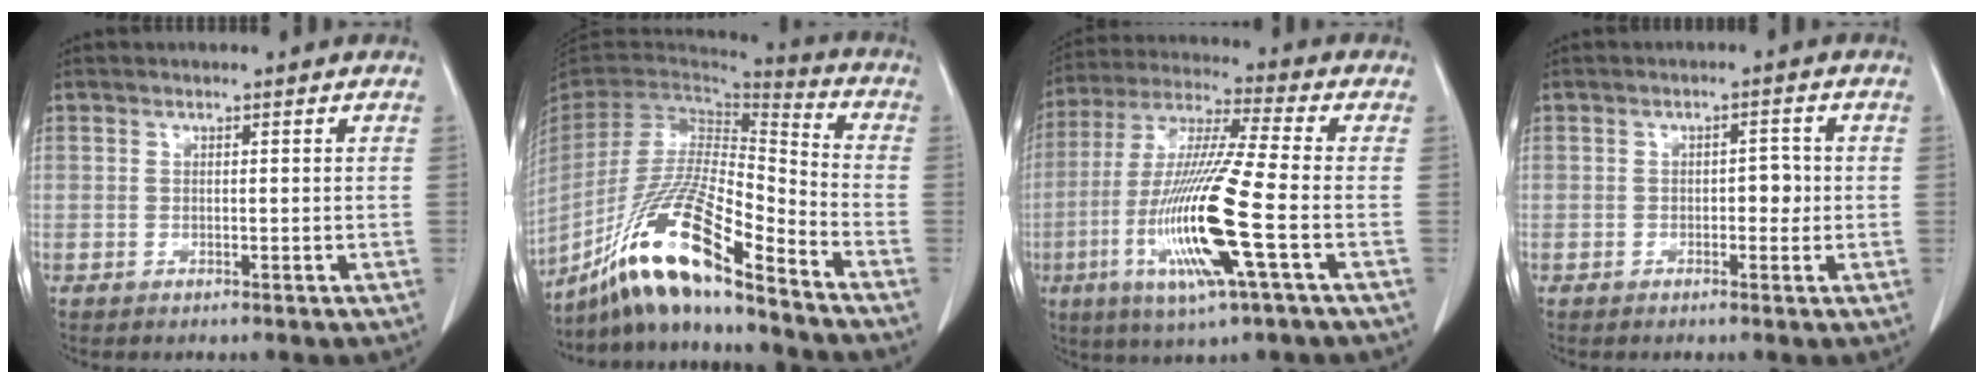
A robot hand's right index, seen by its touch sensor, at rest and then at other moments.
{"total": 18.9, "force": [-13.8, 1.1, 12.8], "torque": [-0.267, -0.024, -0.260]}
{"total": 17.0, "force": [-4.7, 0.1, 16.4], "torque": [-0.336, -0.017, -0.091]}
{"total": 2.3, "force": [-0.1, 1.3, 1.9], "torque": [-0.015, 0.008, 0.000]}